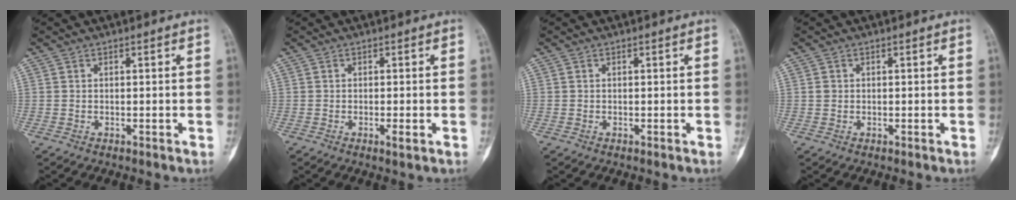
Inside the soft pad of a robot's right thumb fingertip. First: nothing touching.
{"total": 1.6, "force": [-0.6, 0.2, 1.5], "torque": [-0.023, -0.005, -0.012]}
{"total": 0.0}
{"total": 0.9, "force": [0.1, 0.8, 0.3], "torque": [-0.001, 0.002, 0.002]}